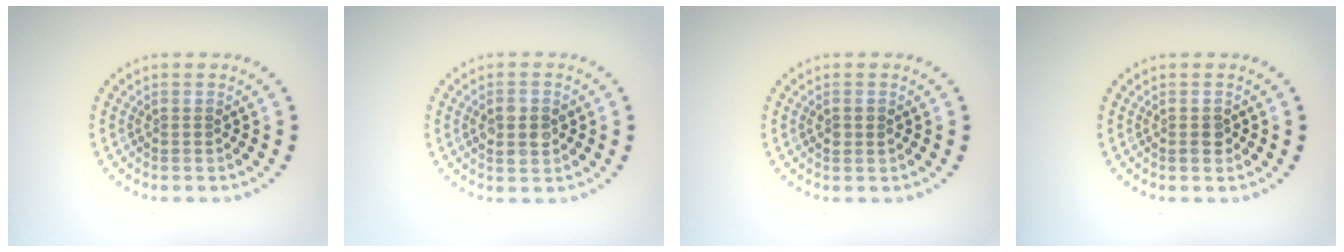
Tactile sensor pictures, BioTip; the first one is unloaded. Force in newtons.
{"total": 2.8, "press": 2.8, "slide": 0.1}
{"total": 1.0, "press": 1.0, "slide": 0.2}
{"total": 1.2, "press": 1.1, "slide": 0.4}